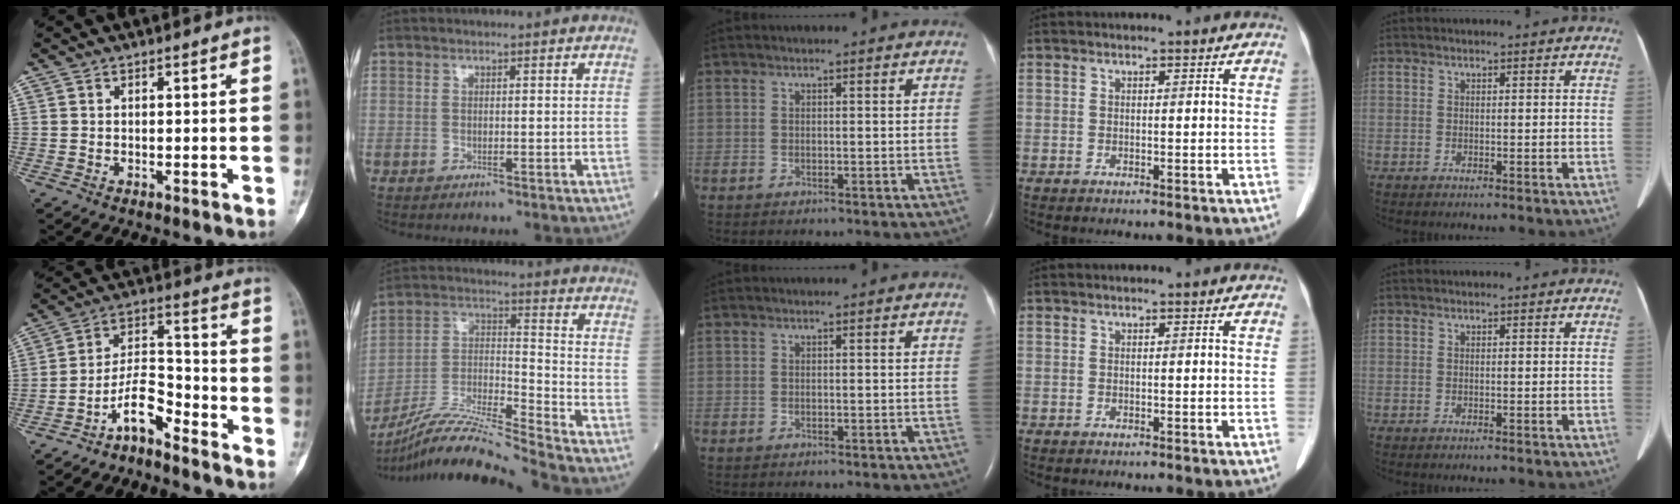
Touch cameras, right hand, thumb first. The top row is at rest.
{"thumb": {"total": 10.6, "force": [-7.4, 4.1, 6.3], "torque": [-0.114, 0.087, -0.142]}, "index": {"total": 15.8, "force": [-14.7, -2.3, 5.4], "torque": [-0.100, 0.010, -0.272]}}